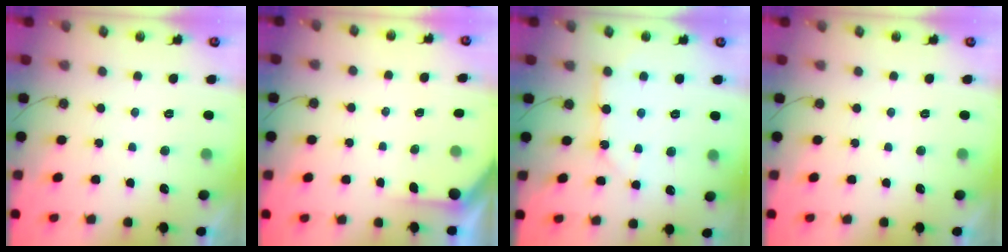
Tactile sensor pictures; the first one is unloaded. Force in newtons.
{"total": 1.2, "press": 1.2, "slide": 0.1}
{"total": 10.2, "press": 10.1, "slide": 1.0}
{"total": 0.0}